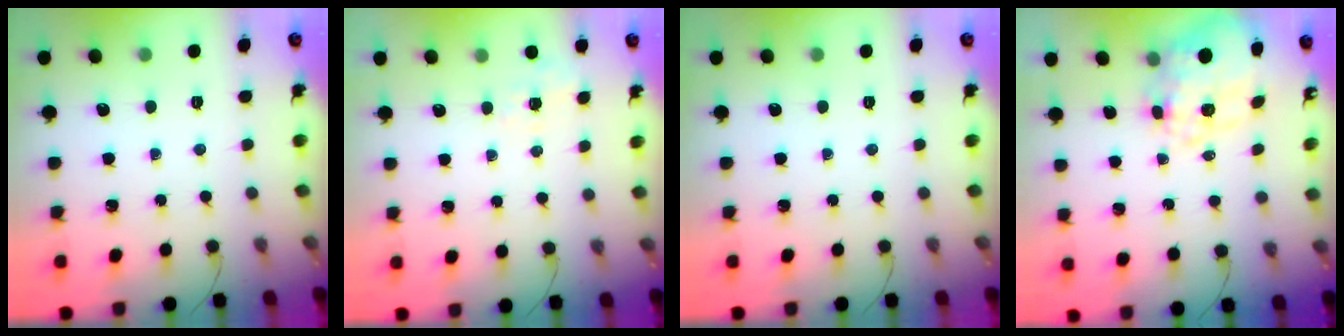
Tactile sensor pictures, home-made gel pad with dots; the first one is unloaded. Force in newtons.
{"total": 1.7, "press": 0.9, "slide": 1.4}
{"total": 0.0}
{"total": 12.9, "press": 12.7, "slide": 2.4}